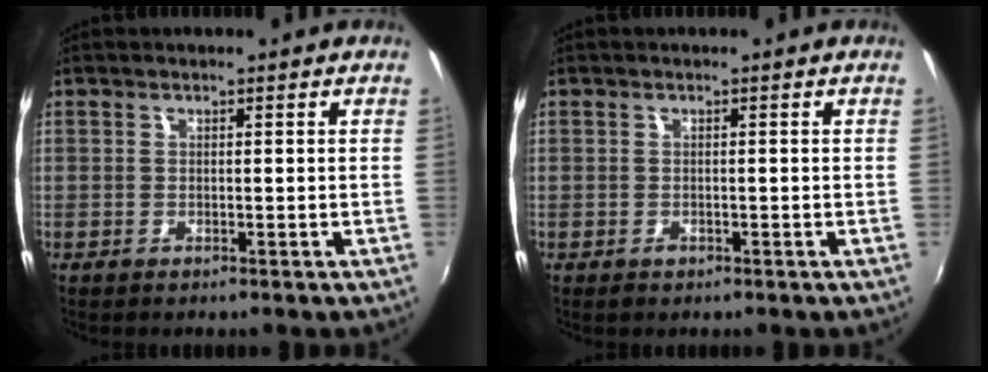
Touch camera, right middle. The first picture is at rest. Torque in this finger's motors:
{"motor_torque": [0.36, -0.28, 0.08, 0.02]}